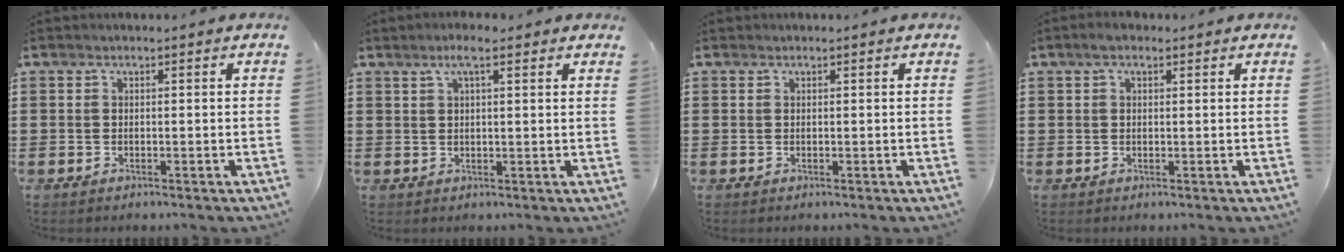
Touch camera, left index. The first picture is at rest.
{"total": 3.8, "force": [2.5, 0.7, 2.8], "torque": [-0.060, 0.005, 0.043]}
{"total": 0.0}
{"total": 2.2, "force": [1.3, 1.0, 1.5], "torque": [-0.032, 0.009, 0.021]}